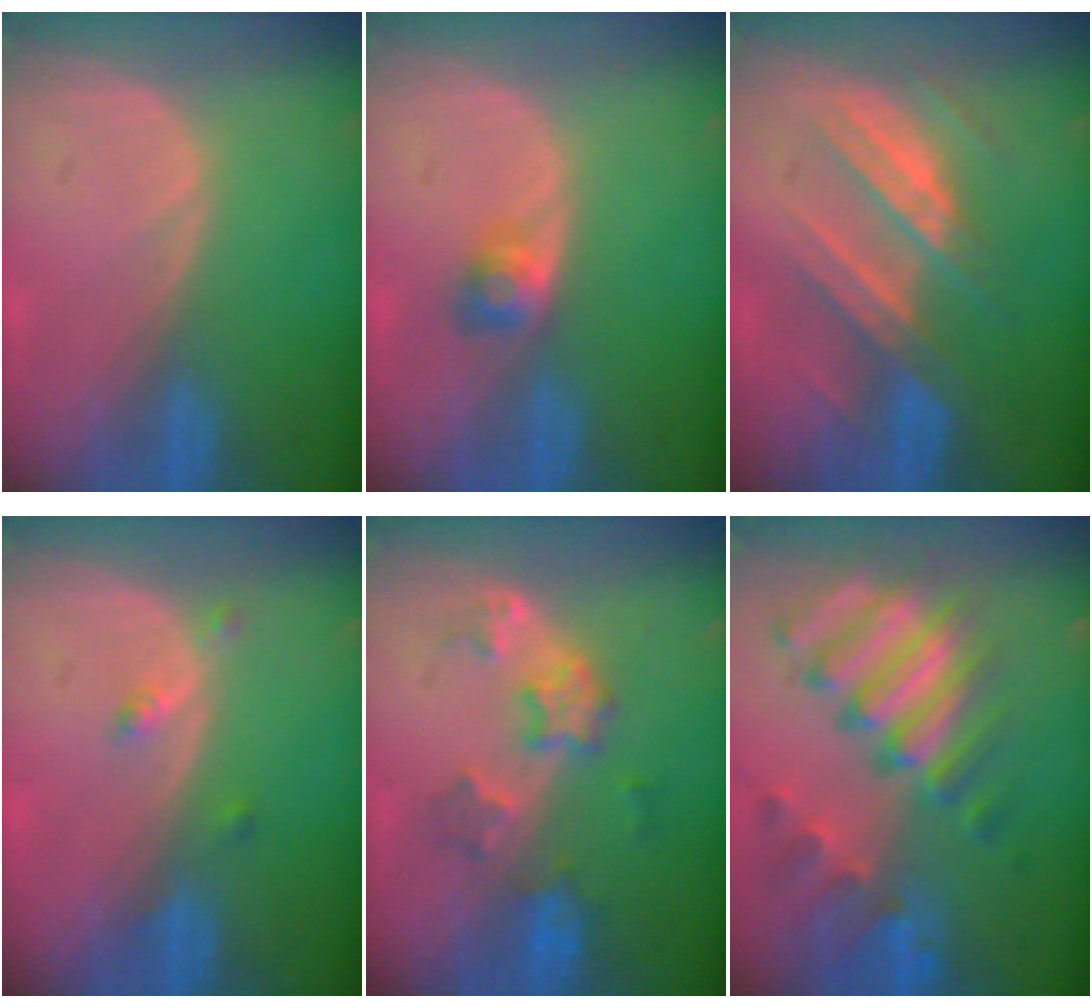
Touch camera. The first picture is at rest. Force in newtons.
{"total": 2.6, "press": 2.4, "slide": 1.0}
{"total": 7.4, "press": 7.4, "slide": 0.4}
{"total": 2.2, "press": 1.8, "slide": 1.3}
{"total": 5.9, "press": 5.7, "slide": 1.8}
{"total": 11.6, "press": 10.0, "slide": 5.9}